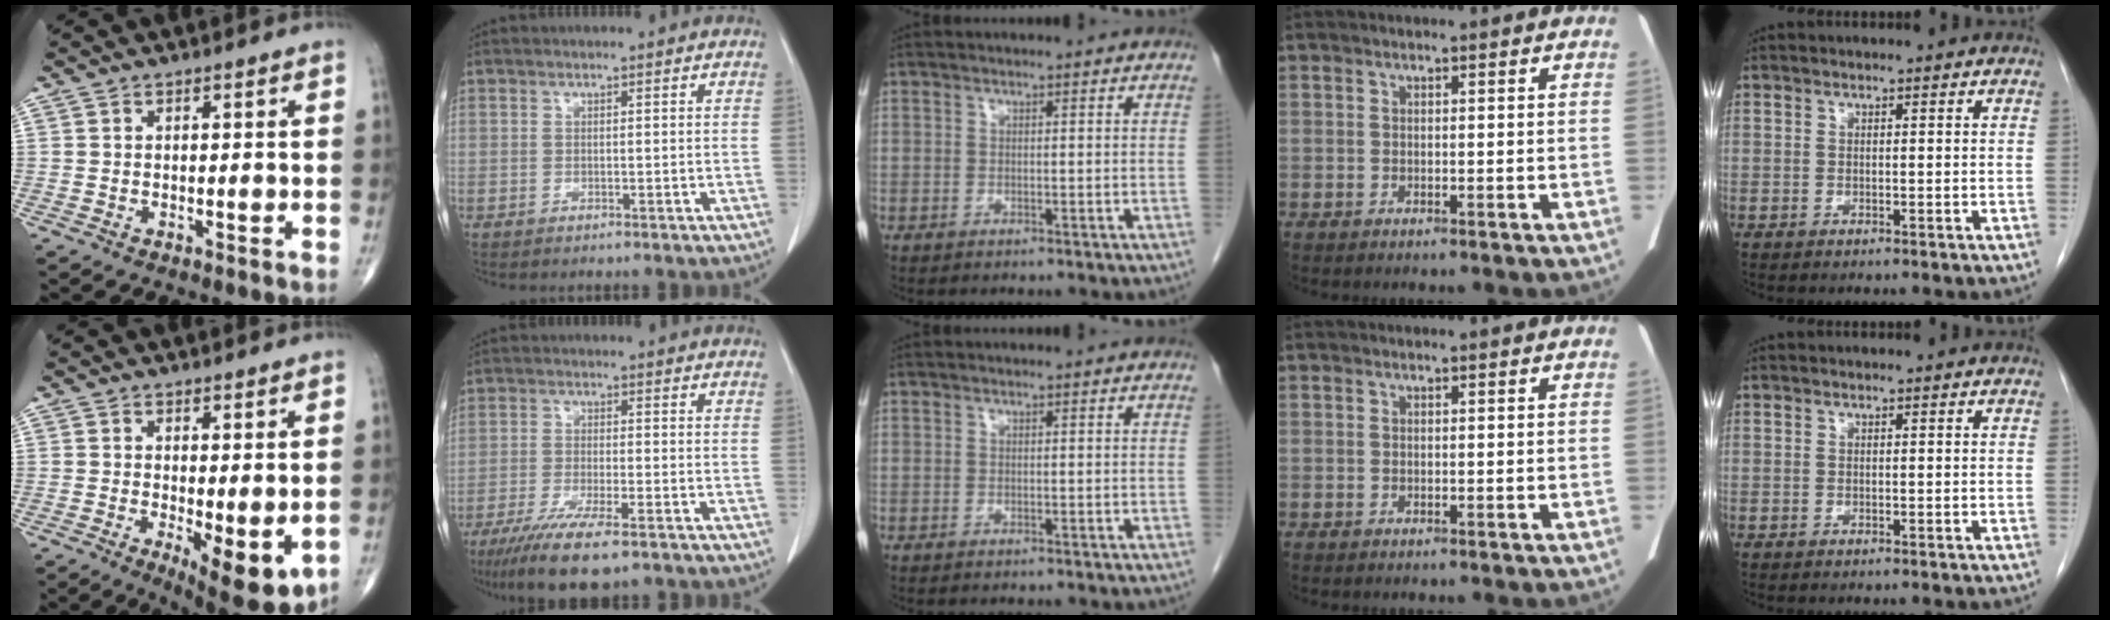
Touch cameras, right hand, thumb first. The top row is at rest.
{"thumb": {"total": 10.1, "force": [-2.1, 3.6, 9.2], "torque": [-0.124, -0.024, -0.019]}, "index": {"total": 10.5, "force": [-7.4, 1.3, 7.3], "torque": [-0.120, -0.025, -0.117]}}